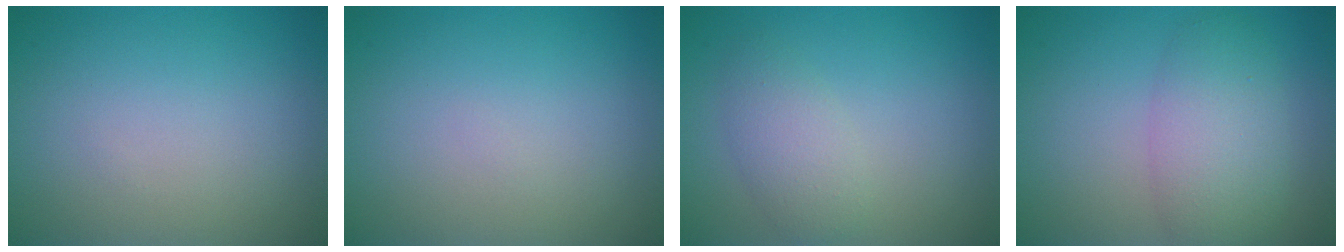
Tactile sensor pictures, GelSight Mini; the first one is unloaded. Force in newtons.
{"total": 0.0}
{"total": 2.5, "press": 2.5, "slide": 0.0}
{"total": 5.0, "press": 5.0, "slide": 0.1}